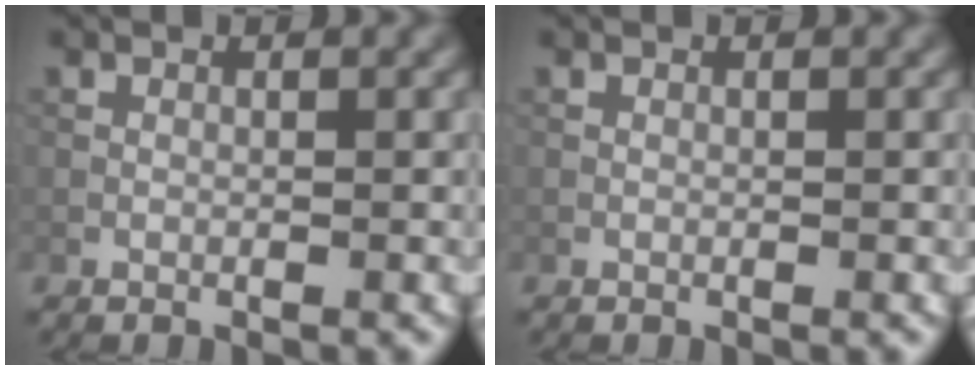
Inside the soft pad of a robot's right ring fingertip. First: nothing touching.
{"total": 0.0}